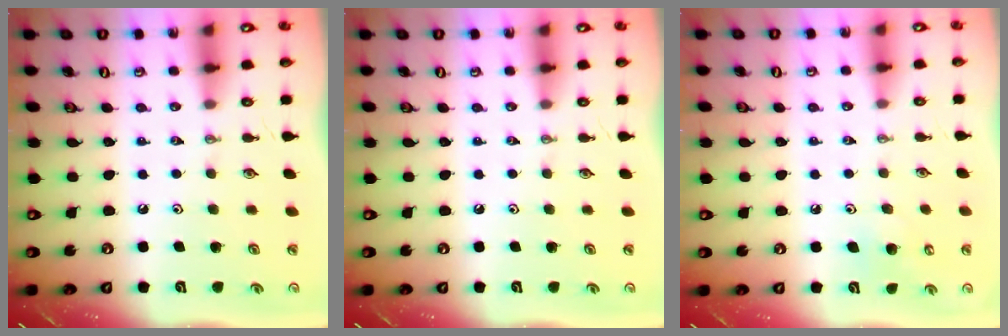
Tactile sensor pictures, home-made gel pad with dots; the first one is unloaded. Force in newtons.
{"total": 0.0}
{"total": 6.9, "press": 6.8, "slide": 0.8}